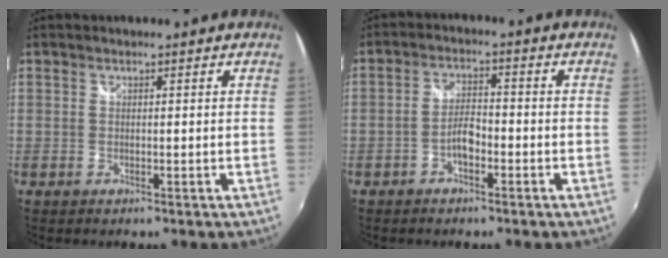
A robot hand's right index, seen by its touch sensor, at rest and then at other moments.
{"total": 3.9, "force": [-2.1, 1.6, 2.9], "torque": [-0.059, 0.009, -0.037]}